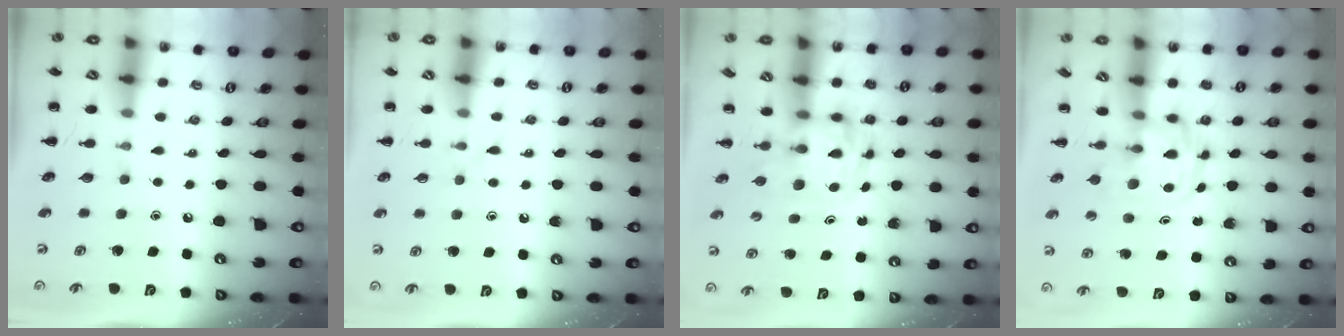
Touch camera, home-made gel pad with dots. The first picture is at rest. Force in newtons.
{"total": 3.0, "press": 2.7, "slide": 1.2}
{"total": 3.5, "press": 3.4, "slide": 0.7}
{"total": 3.0, "press": 3.0, "slide": 0.4}